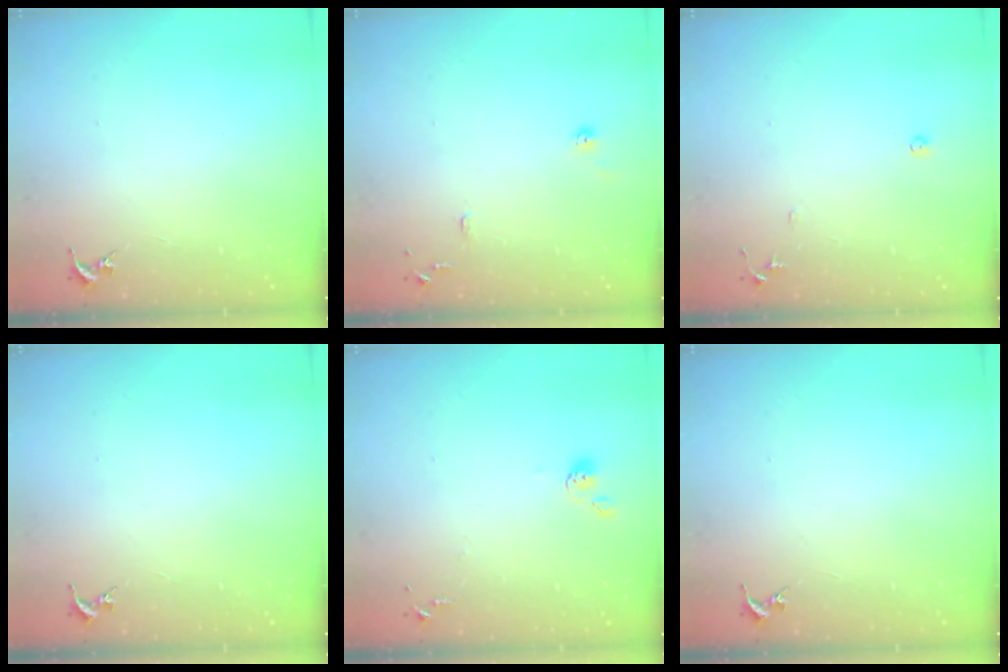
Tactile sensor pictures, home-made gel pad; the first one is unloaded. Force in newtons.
{"total": 8.8, "press": 8.8, "slide": 0.8}
{"total": 6.1, "press": 6.1, "slide": 0.7}
{"total": 0.0}
{"total": 5.0, "press": 5.0, "slide": 0.8}
{"total": 0.0}